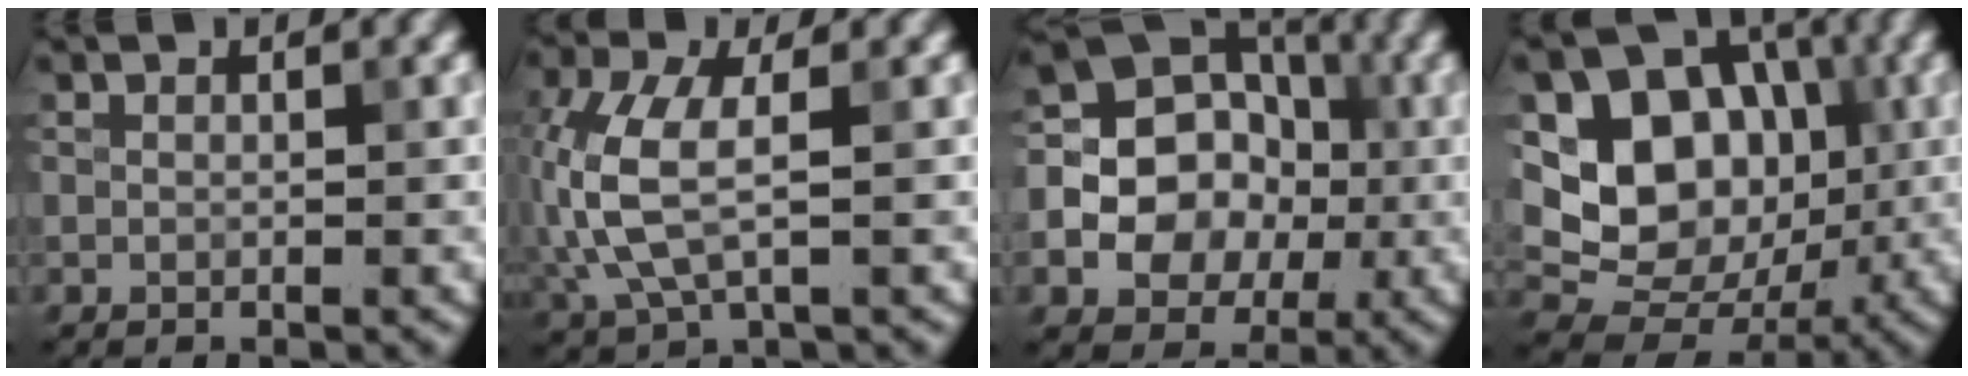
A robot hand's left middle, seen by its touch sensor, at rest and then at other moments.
{"total": 5.7, "force": [-0.1, 2.8, 5.0], "torque": [-0.136, 0.003, -0.003]}
{"total": 12.6, "force": [-2.1, 11.0, 5.6], "torque": [-0.103, 0.008, -0.053]}
{"total": 11.0, "force": [1.2, 9.1, 6.1], "torque": [-0.098, -0.003, 0.012]}